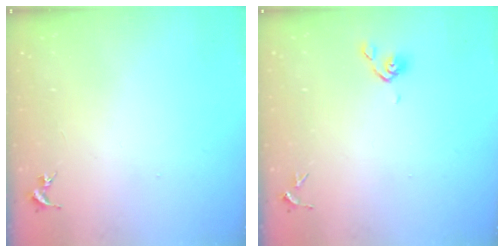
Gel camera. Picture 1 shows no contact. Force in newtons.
{"total": 5.1, "press": 4.9, "slide": 1.2}